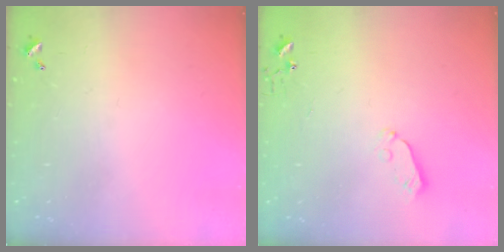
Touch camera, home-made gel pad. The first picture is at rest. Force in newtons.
{"total": 5.0, "press": 5.0, "slide": 0.4}